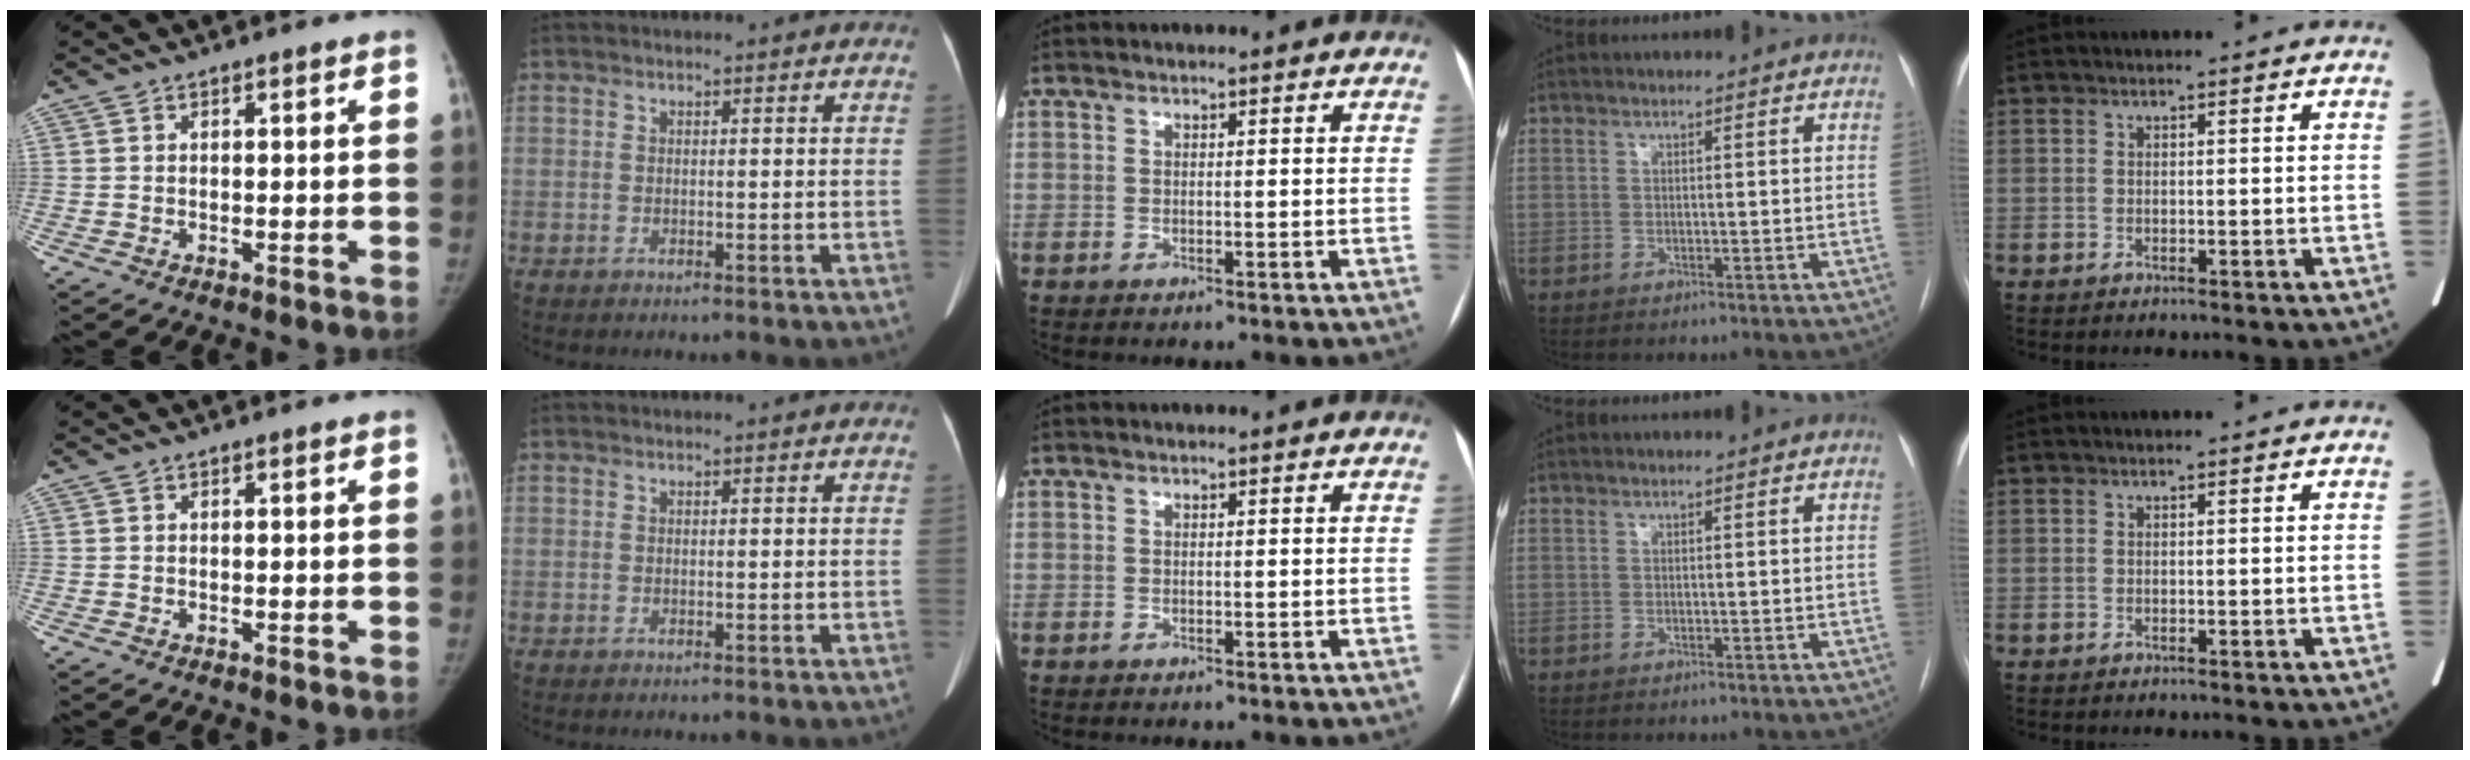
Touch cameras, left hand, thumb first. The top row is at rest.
{}